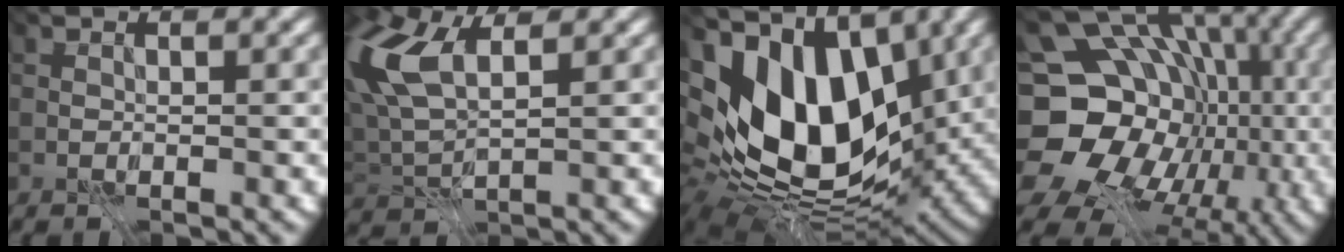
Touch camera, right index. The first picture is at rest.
{"total": 7.1, "force": [2.2, 3.1, 5.9], "torque": [-0.160, 0.006, 0.061]}
{"total": 12.8, "force": [-0.3, 7.6, 10.3], "torque": [-0.191, -0.008, 0.007]}
{"total": 18.1, "force": [-3.0, 16.0, 7.9], "torque": [-0.144, 0.010, -0.048]}